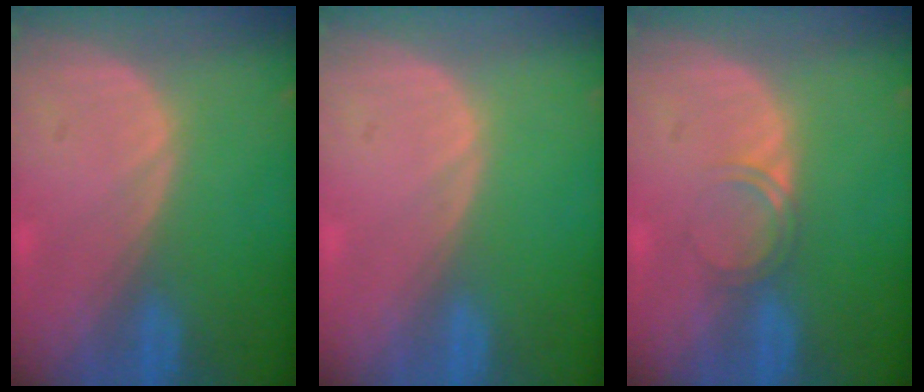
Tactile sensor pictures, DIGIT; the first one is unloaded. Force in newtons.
{"total": 0.0}
{"total": 2.0, "press": 2.0, "slide": 0.2}